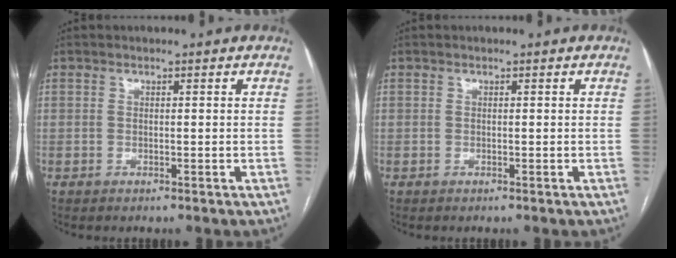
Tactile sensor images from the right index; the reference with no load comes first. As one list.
[{"total": 0.0}]